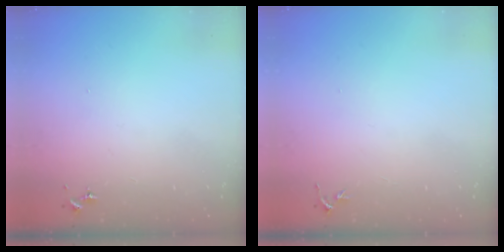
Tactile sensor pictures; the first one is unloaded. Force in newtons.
{"total": 3.3, "press": 3.2, "slide": 0.4}